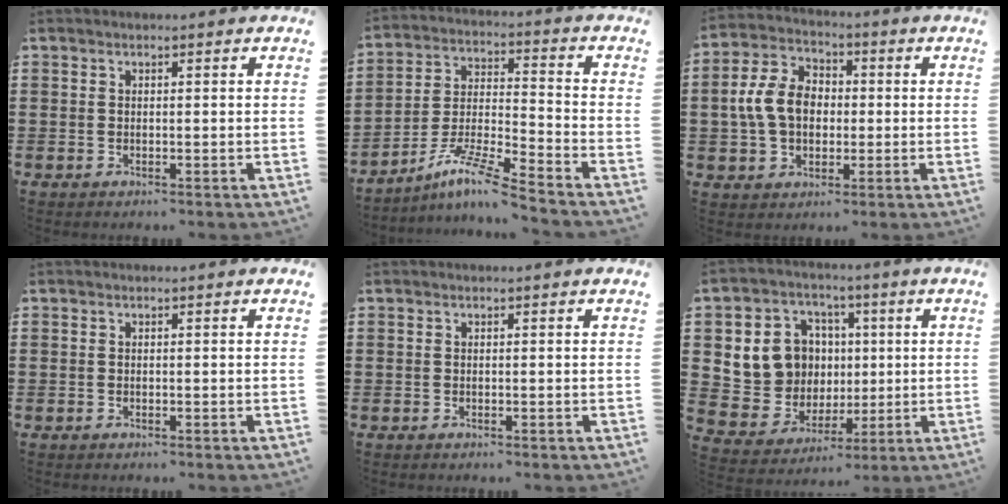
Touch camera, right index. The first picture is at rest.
{"total": 9.4, "force": [-7.5, 0.2, 5.8], "torque": [-0.121, -0.003, -0.150]}
{"total": 8.8, "force": [-0.1, 6.6, 5.8], "torque": [-0.155, 0.010, -0.009]}
{"total": 0.0}
{"total": 0.0}
{"total": 10.7, "force": [2.4, 9.8, 3.4], "torque": [-0.104, -0.002, 0.057]}